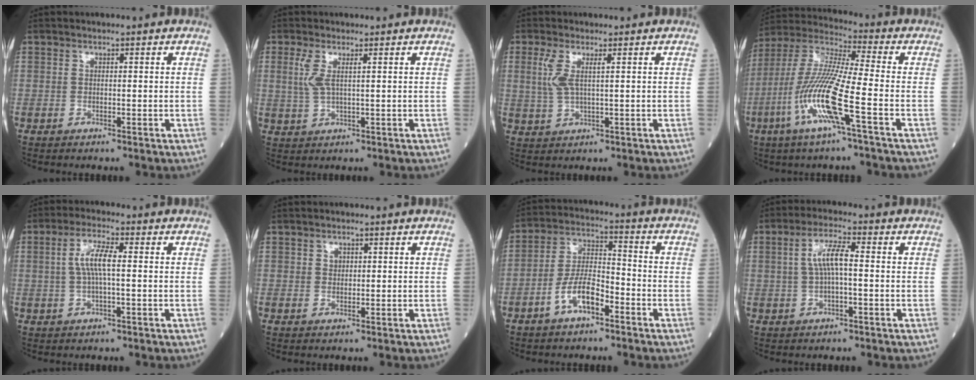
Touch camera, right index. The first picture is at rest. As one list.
[{"total": 3.3, "force": [1.1, 0.6, 3.0], "torque": [-0.077, 0.004, 0.027]}, {"total": 3.9, "force": [1.2, 0.8, 3.6], "torque": [-0.092, 0.005, 0.030]}, {"total": 14.2, "force": [-5.2, 0.0, 13.2], "torque": [-0.281, -0.008, -0.113]}, {"total": 5.2, "force": [0.4, 0.8, 5.2], "torque": [-0.109, 0.010, 0.006]}, {"total": 1.1, "force": [0.4, 0.9, 0.5], "torque": [-0.003, -0.001, 0.004]}, {"total": 7.8, "force": [-4.1, 2.7, 6.1], "torque": [-0.122, 0.012, -0.081]}, {"total": 5.4, "force": [0.4, 1.1, 5.2], "torque": [-0.108, 0.017, 0.006]}]